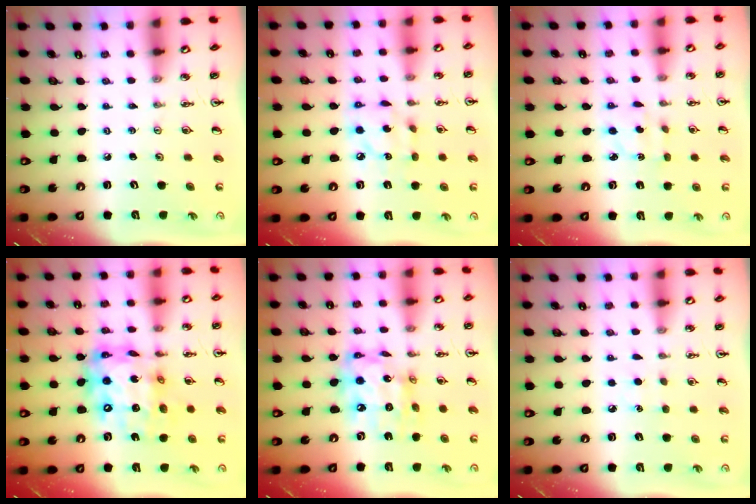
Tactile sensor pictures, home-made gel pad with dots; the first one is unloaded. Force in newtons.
{"total": 9.4, "press": 9.4, "slide": 0.5}
{"total": 2.4, "press": 2.3, "slide": 0.5}
{"total": 17.9, "press": 17.9, "slide": 1.4}
{"total": 14.1, "press": 14.1, "slide": 1.0}
{"total": 4.9, "press": 4.9, "slide": 0.6}